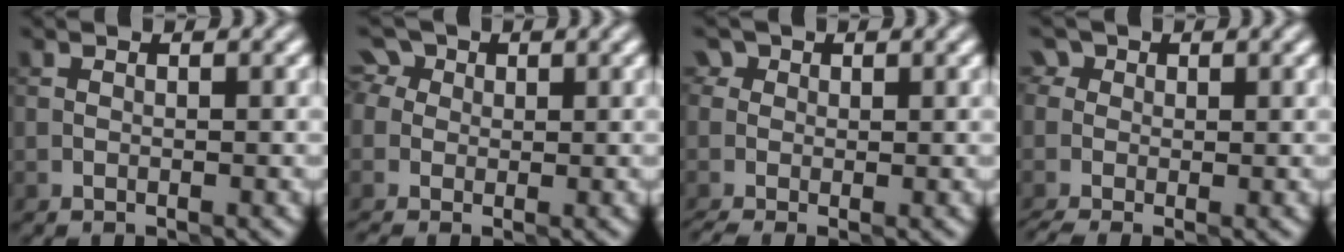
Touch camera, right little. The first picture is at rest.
{"total": 2.8, "force": [0.2, 2.5, 1.3], "torque": [-0.019, 0.020, -0.005]}
{"total": 2.4, "force": [-0.3, 2.0, 1.3], "torque": [-0.018, 0.014, -0.016]}
{"total": 2.8, "force": [-0.6, 2.2, 1.6], "torque": [-0.023, 0.013, -0.019]}